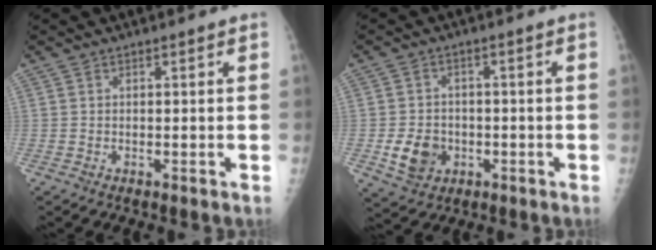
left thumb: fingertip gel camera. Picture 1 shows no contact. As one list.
[{"total": 6.7, "force": [-1.8, 5.5, 3.4], "torque": [-0.042, 0.007, -0.025]}]